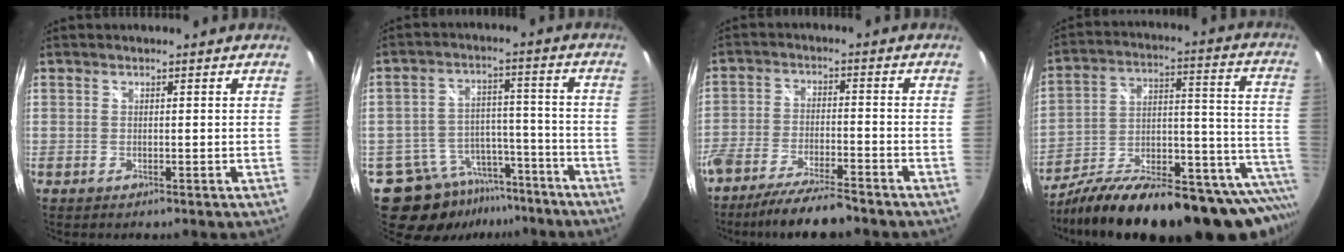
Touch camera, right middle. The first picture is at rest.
{"total": 14.2, "force": [-10.5, 8.5, 4.5], "torque": [-0.101, 0.026, -0.138]}
{"total": 11.2, "force": [-9.4, 1.7, 5.7], "torque": [-0.125, -0.019, -0.163]}
{"total": 33.0, "force": [-24.5, 10.2, 19.6], "torque": [-0.254, -0.016, -0.357]}